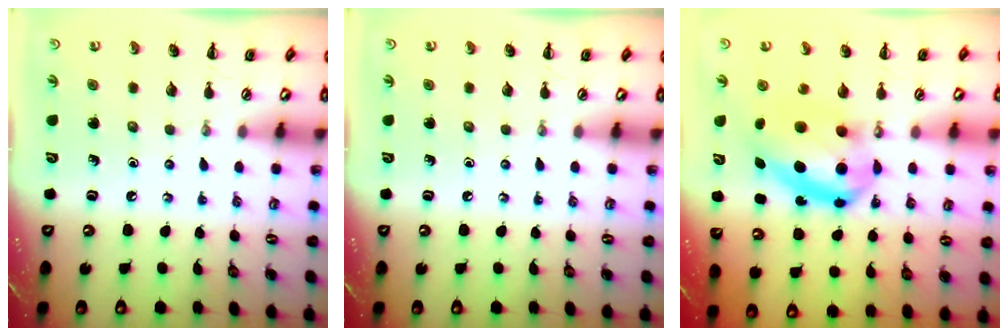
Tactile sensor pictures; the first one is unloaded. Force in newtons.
{"total": 0.0}
{"total": 14.1, "press": 13.7, "slide": 3.6}